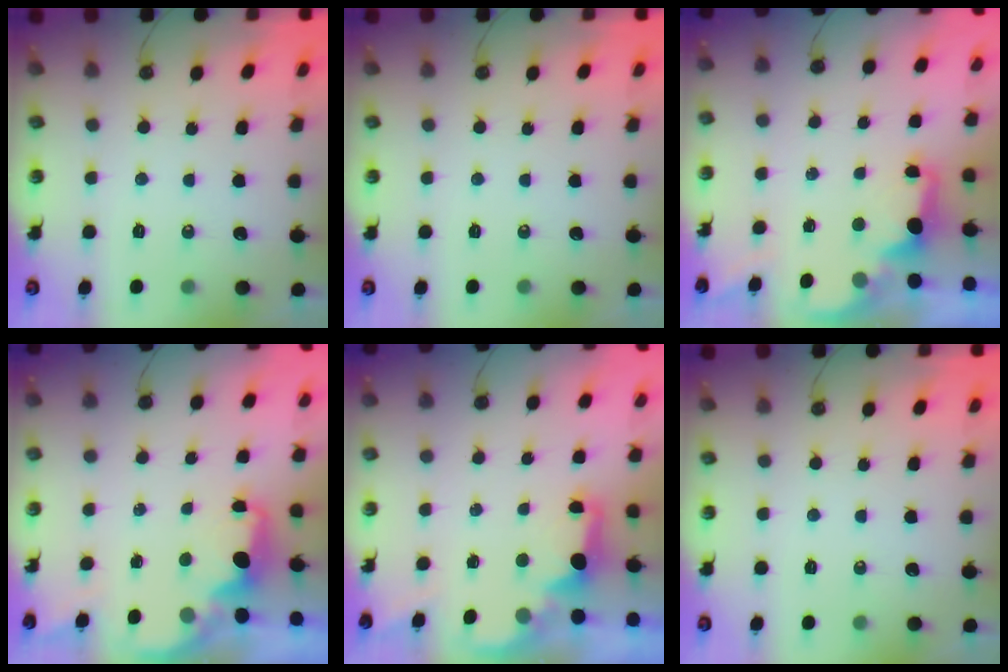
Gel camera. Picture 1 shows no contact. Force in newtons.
{"total": 0.0}
{"total": 2.0, "press": 1.9, "slide": 0.8}
{"total": 2.0, "press": 1.9, "slide": 0.7}
{"total": 1.9, "press": 1.7, "slide": 0.7}
{"total": 0.0}